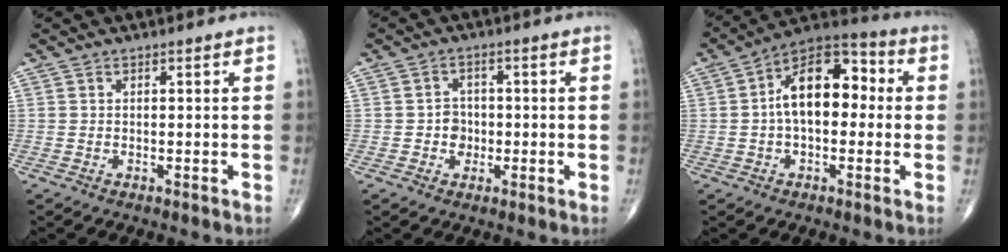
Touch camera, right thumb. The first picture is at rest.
{"total": 3.6, "force": [-0.6, 3.2, 1.5], "torque": [0.001, 0.008, -0.014]}
{"total": 14.4, "force": [1.0, 8.3, 11.6], "torque": [-0.163, 0.041, 0.000]}